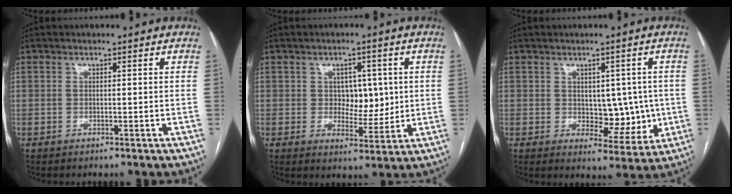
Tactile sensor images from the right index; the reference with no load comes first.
{"total": 5.8, "force": [0.9, 3.7, 4.4], "torque": [-0.053, 0.005, 0.022]}
{"total": 6.9, "force": [0.1, 4.2, 5.5], "torque": [-0.060, 0.004, 0.016]}